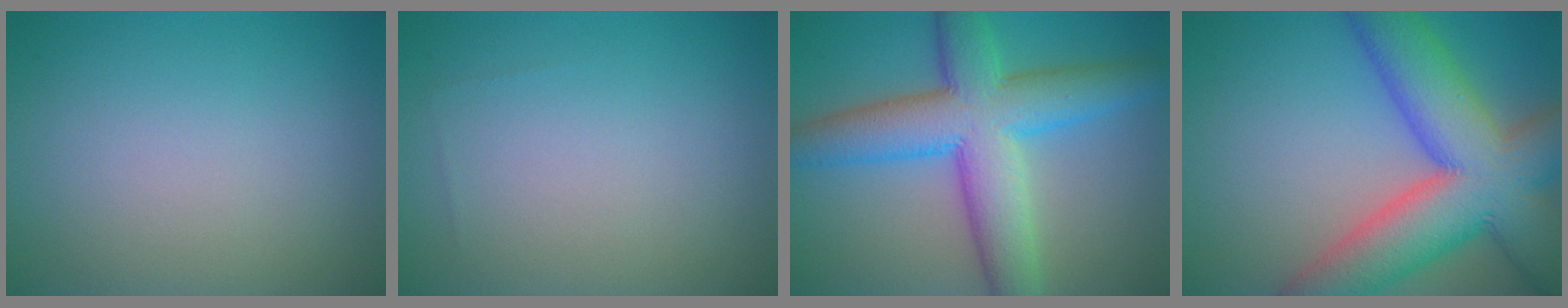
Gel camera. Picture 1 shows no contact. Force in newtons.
{"total": 0.0}
{"total": 9.8, "press": 9.8, "slide": 0.0}
{"total": 13.1, "press": 13.1, "slide": 0.7}